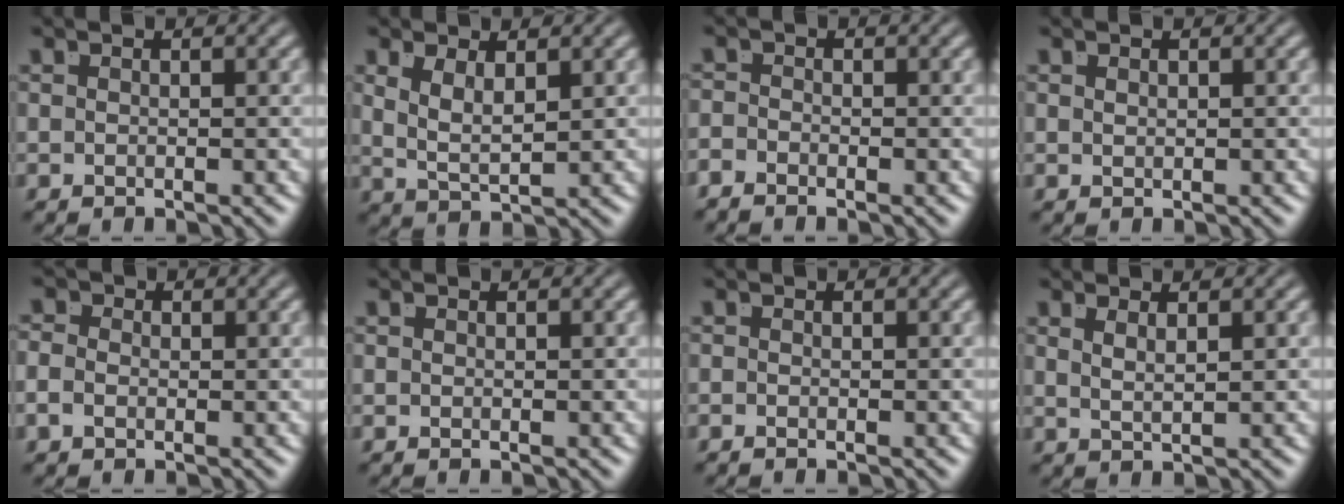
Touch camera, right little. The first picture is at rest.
{"total": 2.9, "force": [0.7, 1.4, 2.4], "torque": [-0.050, -0.009, 0.018]}
{"total": 1.3, "force": [-1.3, 0.1, 0.1], "torque": [-0.001, -0.014, -0.021]}
{"total": 0.8, "force": [0.2, -0.7, 0.1], "torque": [0.002, -0.007, 0.011]}
{"total": 1.6, "force": [-0.5, 1.4, 0.7], "torque": [-0.013, -0.002, -0.013]}
{"total": 0.0}
{"total": 0.7, "force": [-0.6, -0.3, 0.1], "torque": [0.001, -0.007, -0.009]}
{"total": 1.5, "force": [0.8, -1.0, 0.9], "torque": [-0.015, -0.010, 0.028]}